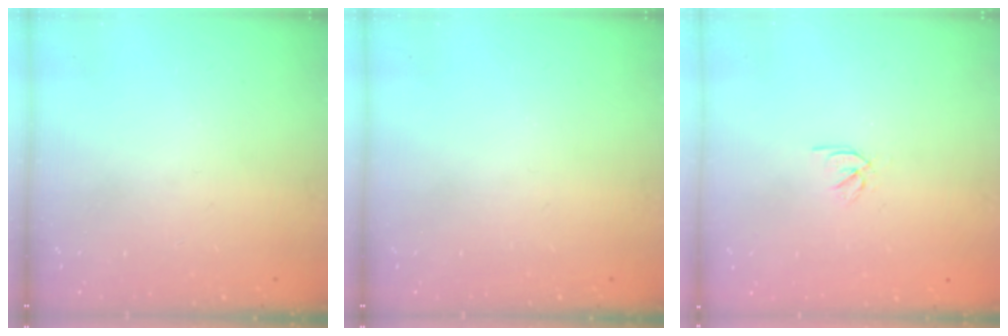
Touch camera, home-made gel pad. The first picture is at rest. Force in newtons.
{"total": 0.0}
{"total": 2.4, "press": 2.3, "slide": 0.7}